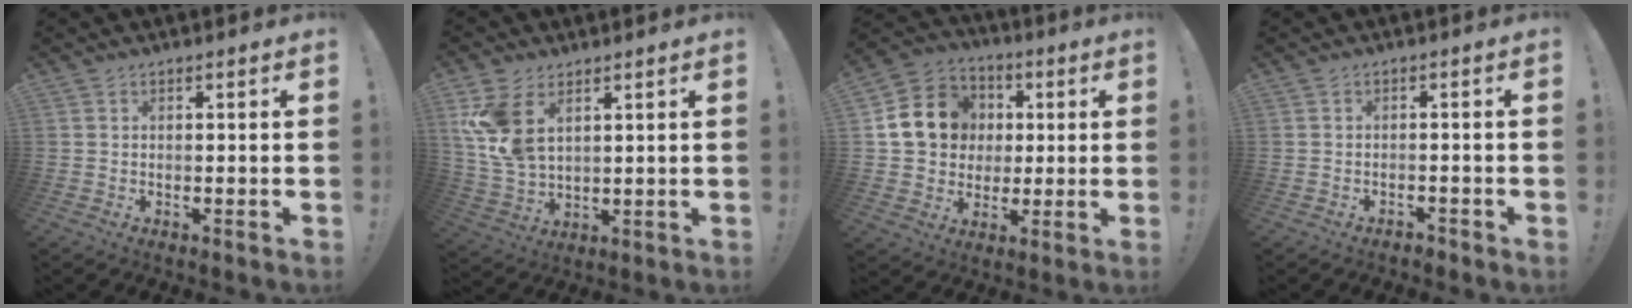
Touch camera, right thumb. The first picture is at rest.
{"total": 11.6, "force": [4.9, 7.0, 7.8], "torque": [-0.157, -0.015, 0.098]}
{"total": 15.4, "force": [2.6, 13.6, 6.6], "torque": [-0.085, 0.010, 0.067]}
{"total": 1.4, "force": [-1.4, 0.3, 0.1], "torque": [-0.005, 0.005, -0.025]}